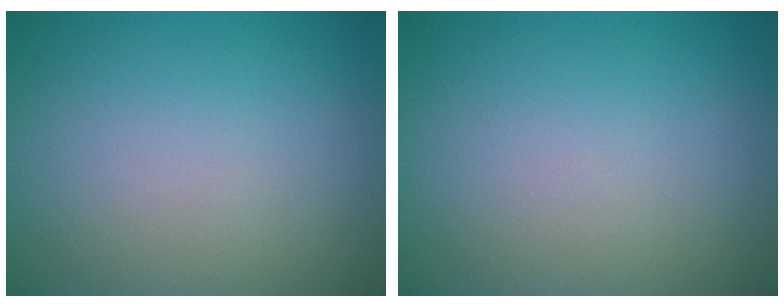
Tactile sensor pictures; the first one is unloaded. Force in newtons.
{"total": 0.0}